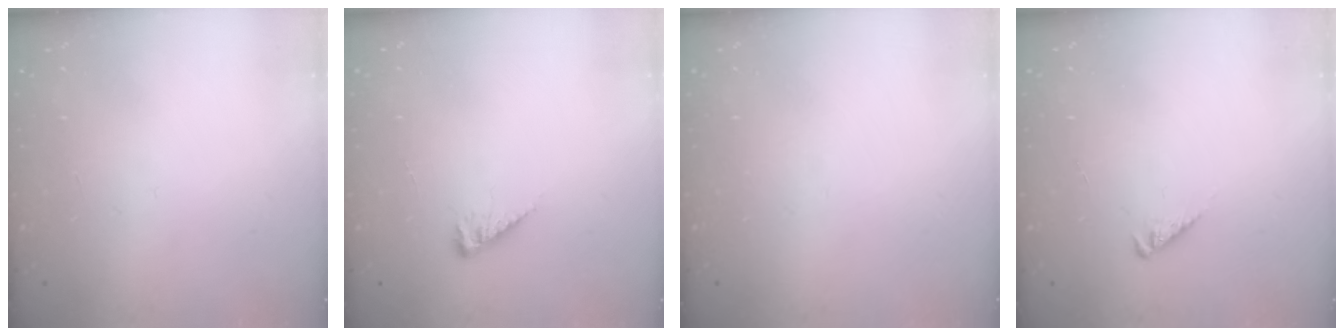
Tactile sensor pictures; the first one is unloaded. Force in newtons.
{"total": 5.7, "press": 5.7, "slide": 0.7}
{"total": 0.0}
{"total": 1.9, "press": 1.9, "slide": 0.3}